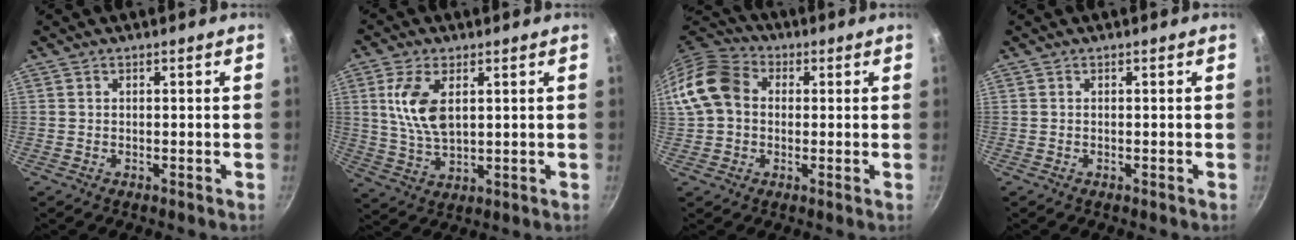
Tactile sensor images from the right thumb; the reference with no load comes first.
{"total": 9.6, "force": [2.6, 5.0, 7.7], "torque": [-0.149, -0.013, 0.055]}
{"total": 11.8, "force": [1.1, 9.3, 7.2], "torque": [-0.116, 0.025, 0.005]}
{"total": 0.0}